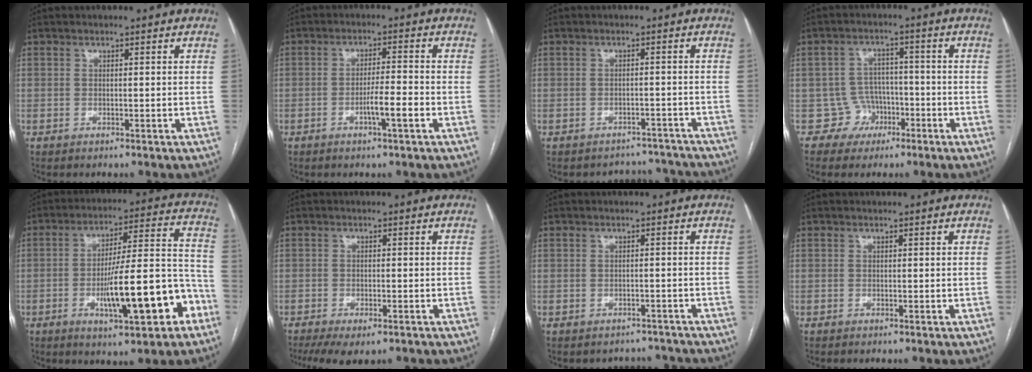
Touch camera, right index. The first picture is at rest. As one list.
[{"total": 4.6, "force": [-1.9, 0.0, 4.2], "torque": [-0.069, -0.003, -0.034]}, {"total": 6.2, "force": [-5.6, 2.4, -1.1], "torque": [0.027, 0.028, -0.060]}, {"total": 4.9, "force": [-2.1, 4.4, -0.5], "torque": [0.020, 0.016, -0.030]}, {"total": 16.4, "force": [-6.4, 3.1, 14.8], "torque": [-0.228, 0.016, -0.087]}, {"total": 7.2, "force": [-5.1, 2.5, 4.4], "torque": [-0.067, -0.013, -0.078]}, {"total": 3.7, "force": [-3.2, 1.8, -0.7], "torque": [0.009, 0.019, -0.040]}, {"total": 0.0}]